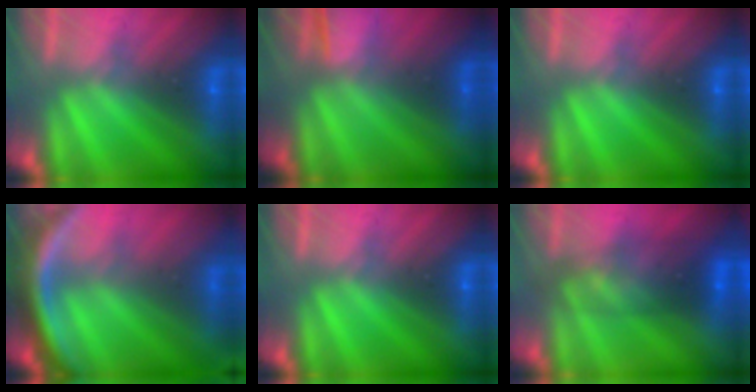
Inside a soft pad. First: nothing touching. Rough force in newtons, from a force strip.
{"total": 1.4}
{"total": 0.0}
{"total": 7.6}
{"total": 0.0}
{"total": 8.5}